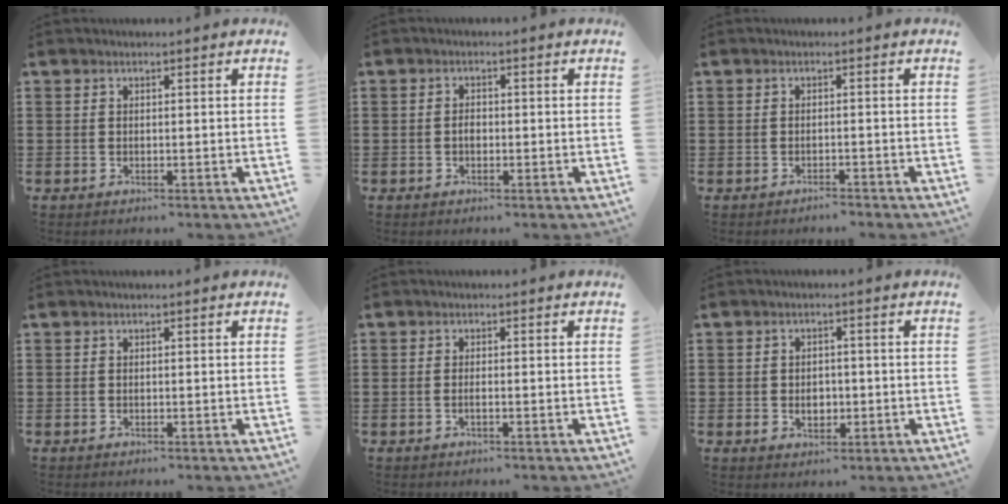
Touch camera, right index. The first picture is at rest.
{"total": 1.5, "force": [-0.3, 0.9, 1.1], "torque": [-0.023, 0.003, -0.006]}
{"total": 1.1, "force": [-1.1, 0.0, 0.1], "torque": [-0.006, 0.001, -0.024]}
{"total": 0.0}
{"total": 0.8, "force": [-0.4, 0.1, 0.7], "torque": [-0.013, -0.003, -0.007]}
{"total": 2.7, "force": [-0.5, 2.0, 1.7], "torque": [-0.028, 0.002, -0.013]}